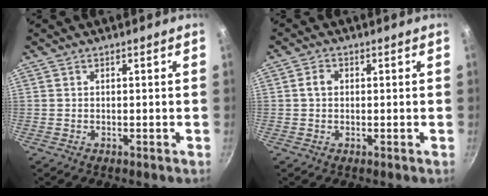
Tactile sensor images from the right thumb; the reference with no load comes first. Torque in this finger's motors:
{"motor_torque": [0.10, 1.22, 0.37, -0.17, 0.06]}